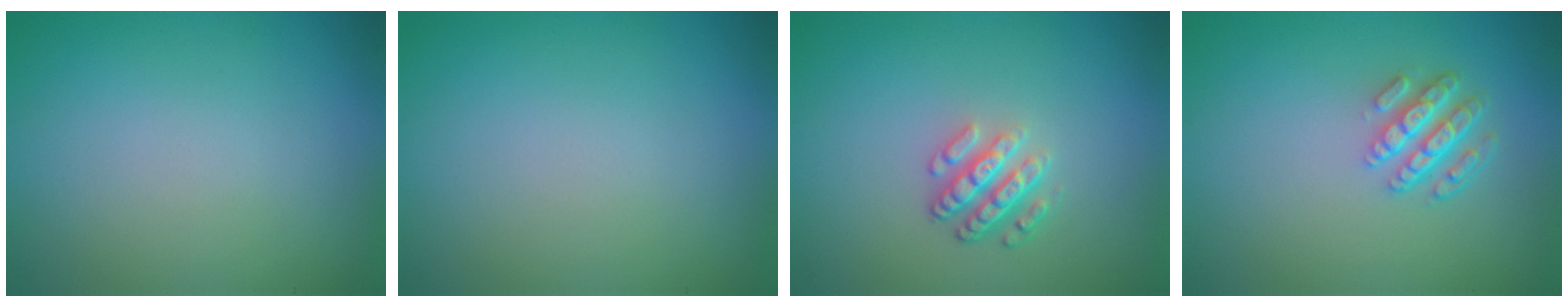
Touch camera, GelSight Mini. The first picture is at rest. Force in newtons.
{"total": 0.0}
{"total": 3.5, "press": 2.7, "slide": 2.2}
{"total": 4.3, "press": 3.2, "slide": 2.9}